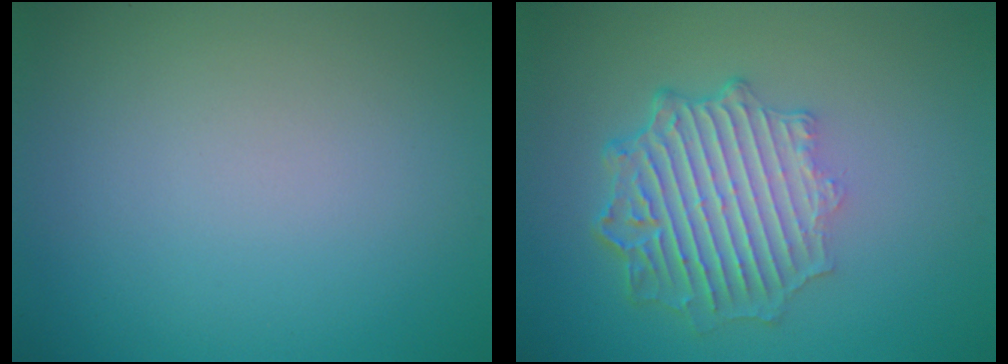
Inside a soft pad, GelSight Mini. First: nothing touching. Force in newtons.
{"total": 6.3, "press": 4.7, "slide": 4.2}